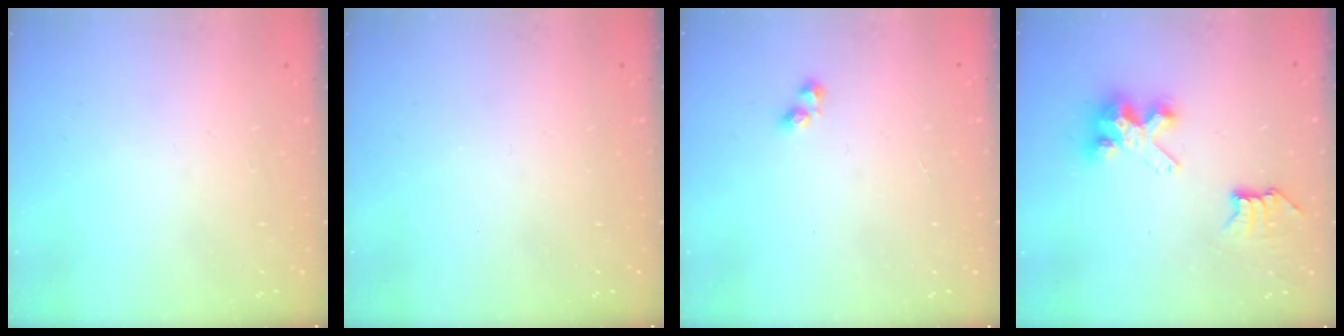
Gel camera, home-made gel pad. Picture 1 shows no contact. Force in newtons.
{"total": 0.0}
{"total": 2.9, "press": 2.6, "slide": 1.3}
{"total": 7.3, "press": 7.3, "slide": 0.2}